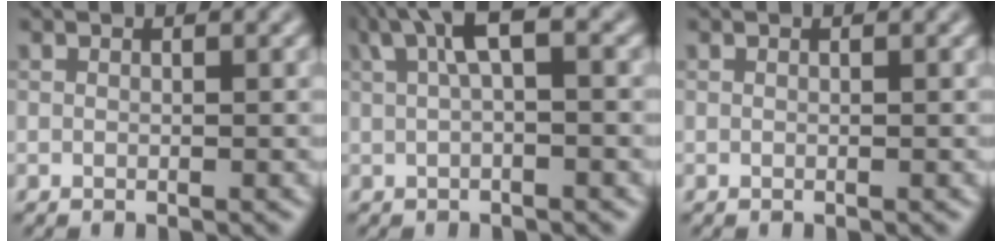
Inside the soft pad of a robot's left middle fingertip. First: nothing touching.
{"total": 3.9, "force": [1.4, 1.0, 3.5], "torque": [-0.069, 0.014, 0.021]}
{"total": 0.0}